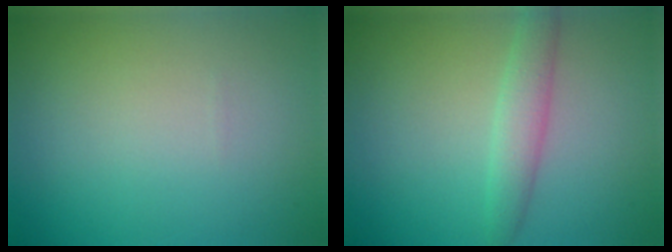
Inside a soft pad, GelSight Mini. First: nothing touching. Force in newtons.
{"total": 2.6, "press": 2.6, "slide": 0.1}